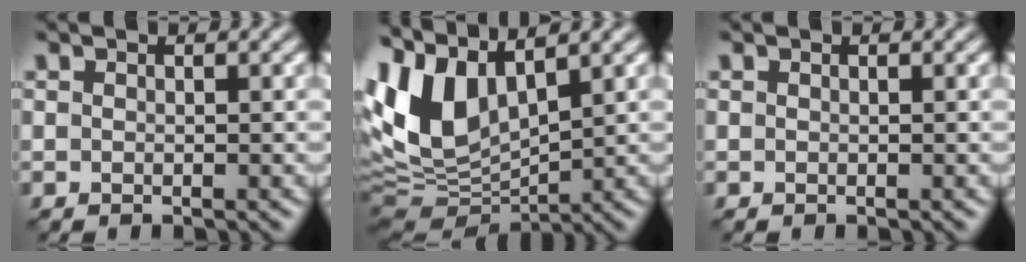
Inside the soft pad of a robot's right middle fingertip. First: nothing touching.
{"total": 8.7, "force": [3.0, 4.7, 6.7], "torque": [-0.161, 0.005, 0.051]}
{"total": 0.0}